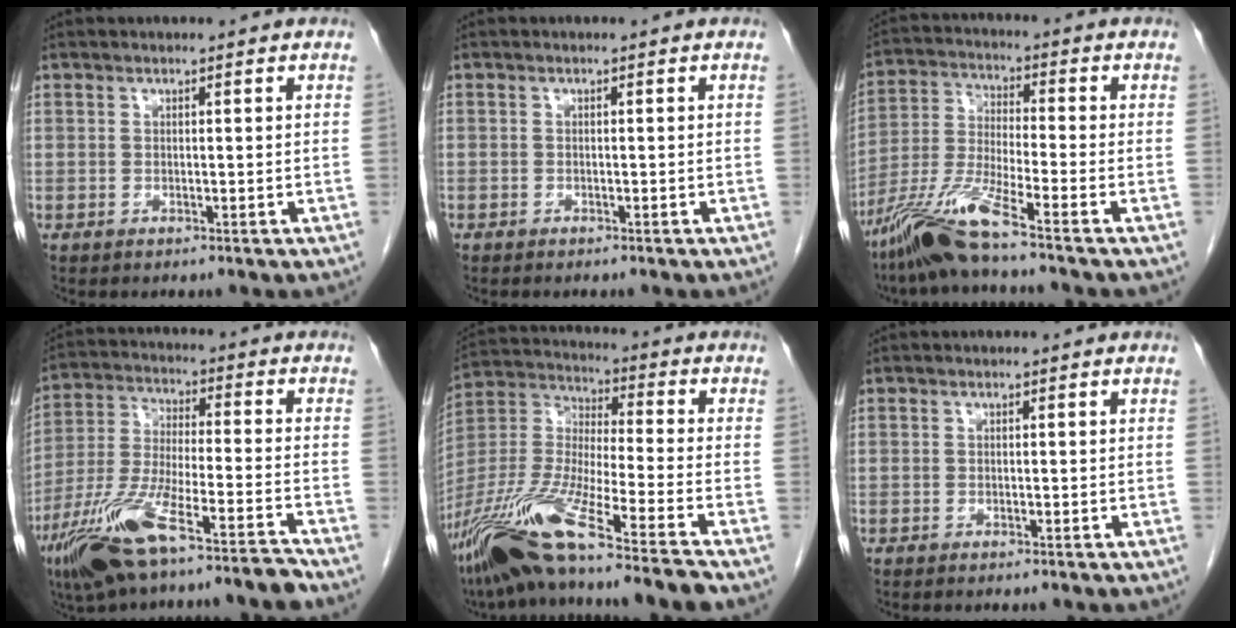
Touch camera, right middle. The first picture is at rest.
{"total": 0.6, "force": [-0.5, 0.3, 0.2], "torque": [-0.005, 0.001, -0.006]}
{"total": 9.6, "force": [-7.1, -0.9, 6.4], "torque": [-0.139, -0.024, -0.143]}
{"total": 14.6, "force": [-10.7, 0.6, 10.0], "torque": [-0.201, -0.019, -0.194]}
{"total": 19.4, "force": [-14.3, -0.5, 13.0], "torque": [-0.292, -0.045, -0.271]}
{"total": 0.0}